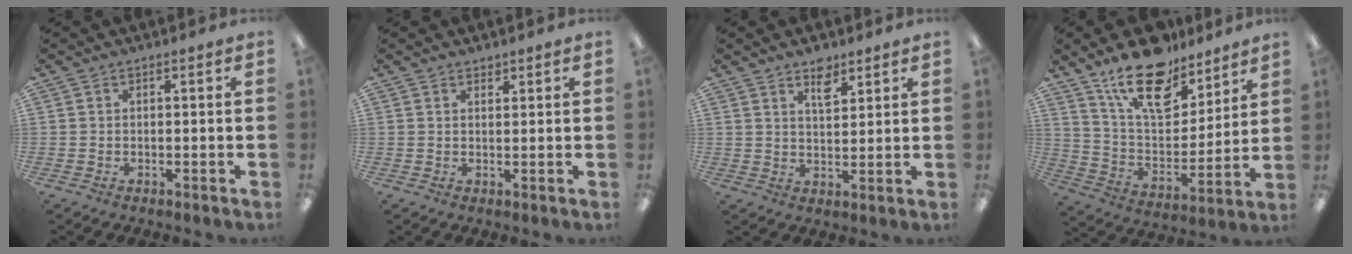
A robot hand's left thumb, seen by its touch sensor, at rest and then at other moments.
{"total": 1.4, "force": [1.3, 0.5, 0.2], "torque": [0.004, -0.004, 0.023]}
{"total": 6.1, "force": [4.2, 2.8, 3.3], "torque": [-0.043, -0.020, 0.071]}
{"total": 19.2, "force": [13.9, 8.9, 9.9], "torque": [-0.171, -0.079, 0.244]}